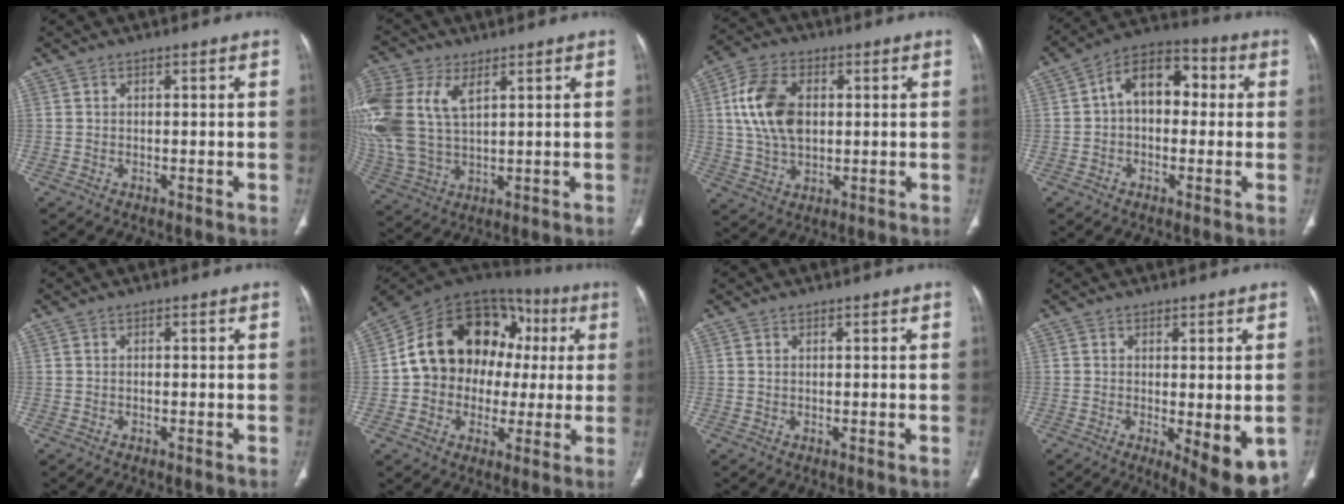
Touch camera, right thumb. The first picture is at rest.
{"total": 17.6, "force": [5.5, 10.3, 13.2], "torque": [-0.338, 0.001, 0.110]}
{"total": 12.5, "force": [1.9, 8.0, 9.3], "torque": [-0.176, 0.006, 0.036]}
{"total": 11.3, "force": [1.0, 7.6, 8.3], "torque": [-0.102, 0.037, 0.003]}
{"total": 0.0}
{"total": 21.7, "force": [2.2, 16.7, 13.7], "torque": [-0.178, 0.049, 0.034]}
{"total": 0.0}
{"total": 9.9, "force": [-2.8, 3.4, 8.9], "torque": [-0.111, -0.022, -0.030]}